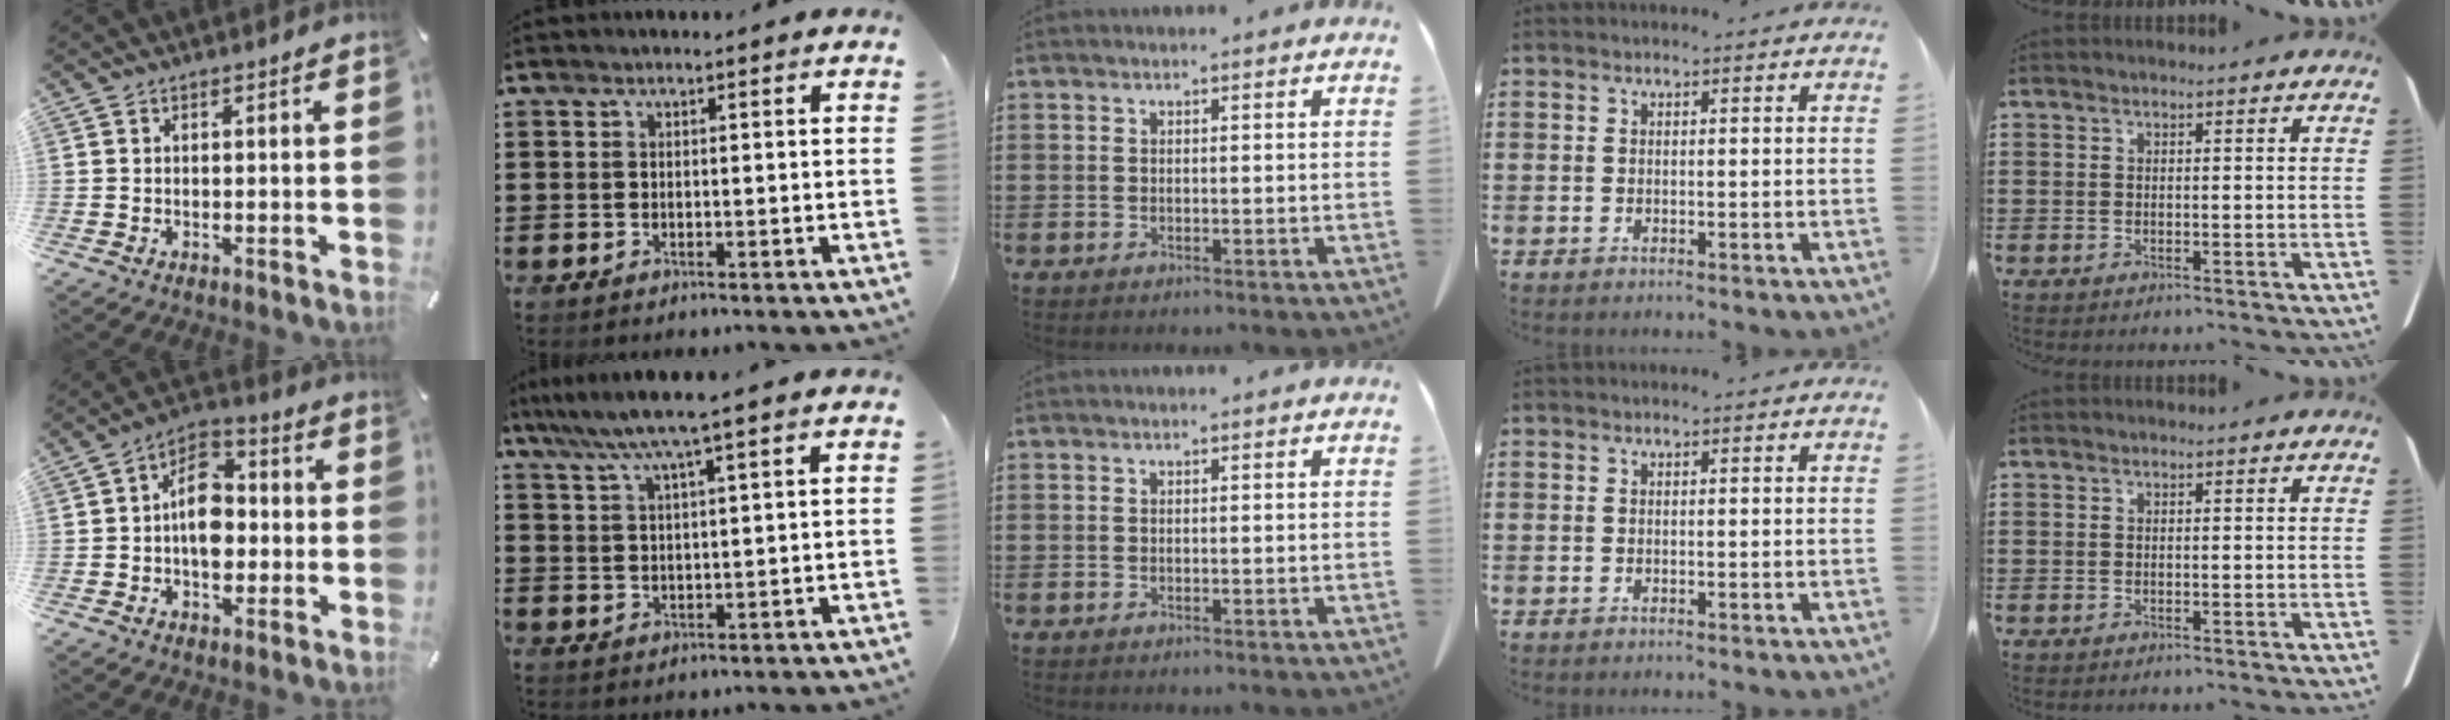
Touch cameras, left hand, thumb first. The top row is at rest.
{"thumb": {"total": 11.1, "force": [-1.2, 7.7, 7.8], "torque": [-0.132, 0.014, -0.022]}, "index": {"total": 5.6, "force": [4.1, -0.3, 3.8], "torque": [-0.085, -0.011, 0.069]}}